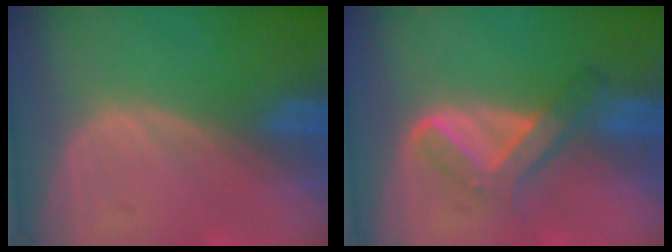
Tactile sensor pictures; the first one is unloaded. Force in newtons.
{"total": 5.3, "press": 5.0, "slide": 1.9}